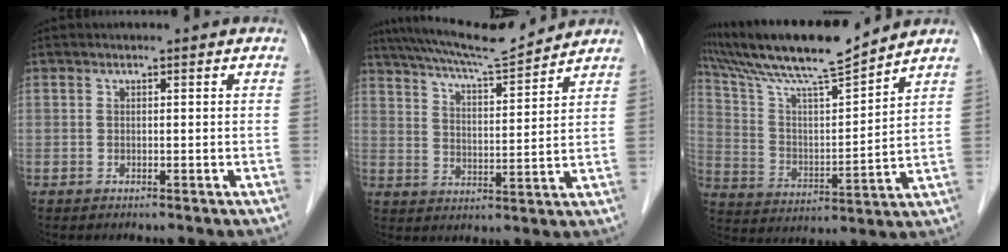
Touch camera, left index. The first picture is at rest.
{"total": 11.7, "force": [10.9, -0.3, 4.0], "torque": [-0.078, 0.010, 0.178]}
{"total": 15.6, "force": [13.7, 0.0, 7.4], "torque": [-0.146, 0.011, 0.246]}